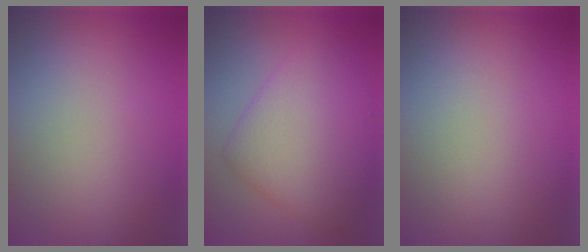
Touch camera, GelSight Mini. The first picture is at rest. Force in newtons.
{"total": 7.1, "press": 7.1, "slide": 0.0}
{"total": 0.0}